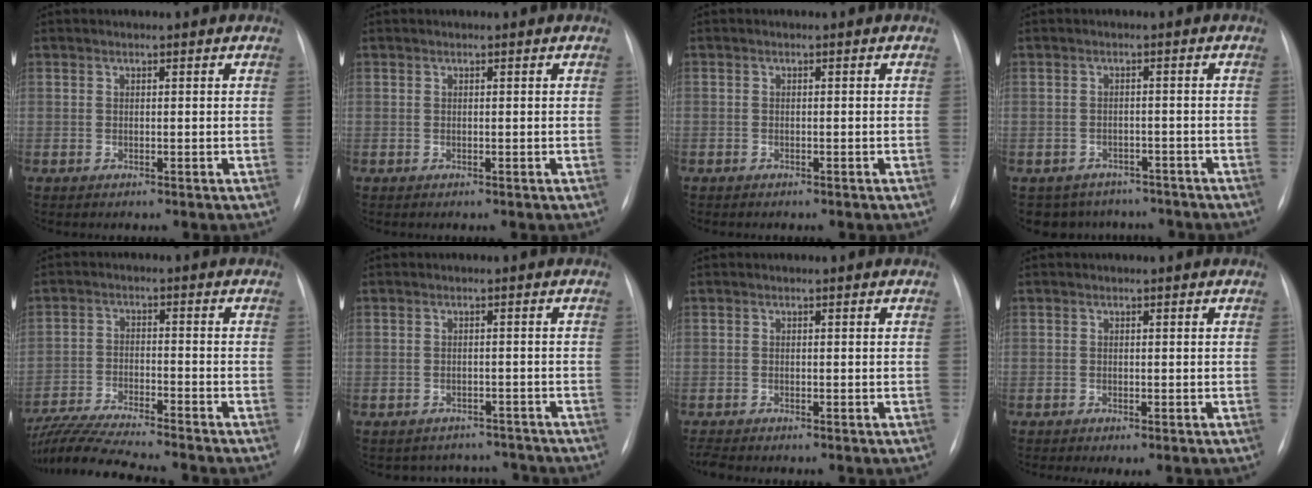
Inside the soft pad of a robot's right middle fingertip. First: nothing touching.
{"total": 0.0}
{"total": 1.0, "force": [-0.8, 0.5, 0.3], "torque": [-0.011, 0.001, -0.011]}
{"total": 8.0, "force": [-6.9, 4.1, 0.6], "torque": [-0.008, 0.017, -0.080]}
{"total": 15.1, "force": [-13.4, 0.5, 6.9], "torque": [-0.130, -0.020, -0.223]}
{"total": 6.6, "force": [-6.1, 2.5, -0.6], "torque": [0.014, 0.027, -0.068]}
{"total": 1.5, "force": [-1.4, 0.0, 0.5], "torque": [-0.013, -0.006, -0.025]}
{"total": 1.3, "force": [-0.8, 0.5, 0.9], "torque": [-0.012, -0.002, -0.010]}